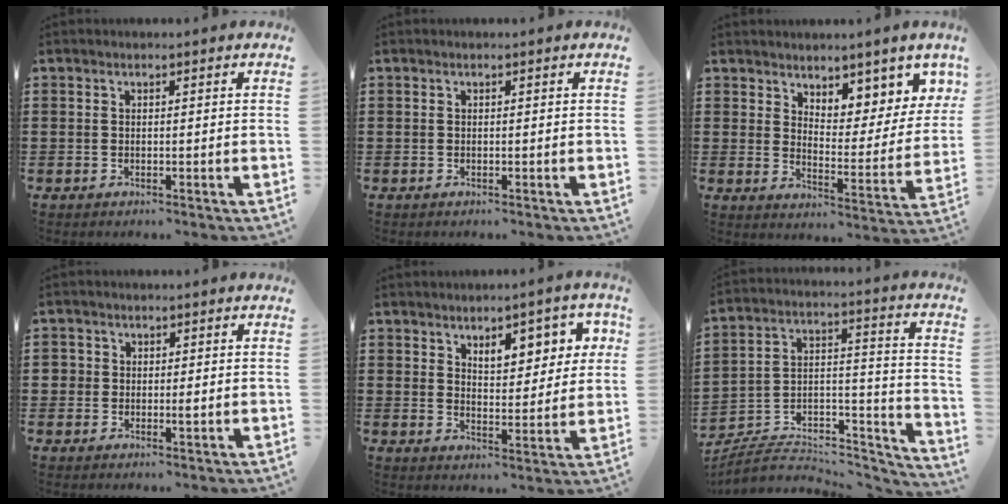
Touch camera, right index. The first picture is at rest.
{"total": 0.0}
{"total": 5.9, "force": [5.4, 2.3, 0.4], "torque": [-0.024, -0.043, 0.096]}
{"total": 1.8, "force": [0.0, 1.6, 0.9], "torque": [-0.022, 0.007, -0.001]}
{"total": 6.3, "force": [3.8, 3.1, 3.9], "torque": [-0.064, -0.004, 0.062]}
{"total": 4.7, "force": [-3.8, 2.4, 1.4], "torque": [-0.025, -0.002, -0.074]}